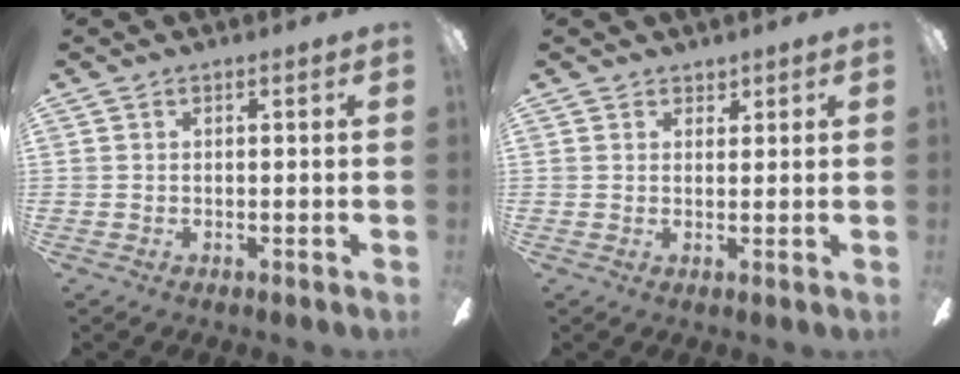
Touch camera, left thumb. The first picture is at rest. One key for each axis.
{"total": 1.6, "fx": 1.4, "fy": 0.8, "fz": 0.0, "tx": 0.007, "ty": -0.004, "tz": 0.027}